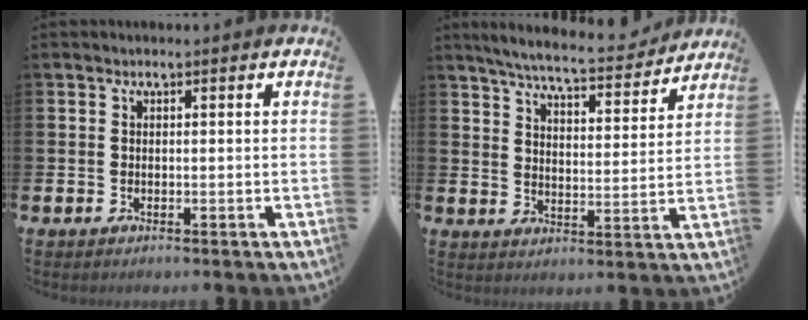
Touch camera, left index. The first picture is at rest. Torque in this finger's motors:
{"motor_torque": [1.06, -1.08, 0.20, 0.11]}